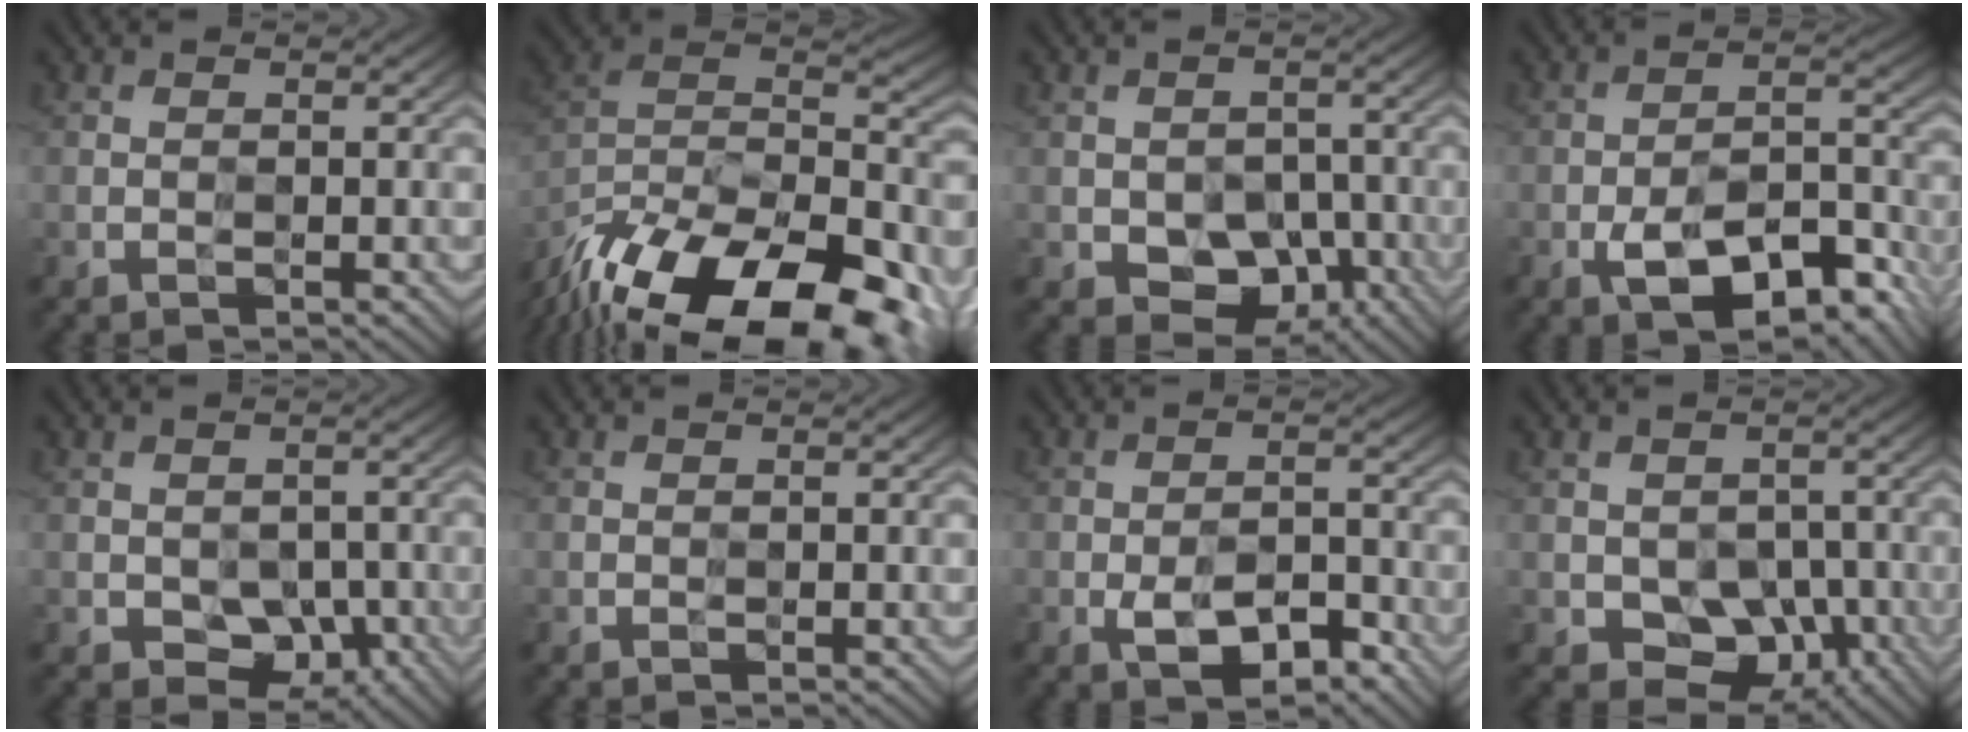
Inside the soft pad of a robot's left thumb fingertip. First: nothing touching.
{"total": 21.8, "force": [-17.8, 8.3, 9.5], "torque": [-0.152, -0.031, -0.257]}
{"total": 5.3, "force": [-2.0, 4.1, 2.8], "torque": [-0.043, -0.009, -0.027]}
{"total": 9.0, "force": [-5.8, 3.7, 5.9], "torque": [-0.094, -0.004, -0.099]}
{"total": 3.3, "force": [-0.7, 2.7, 1.8], "torque": [-0.035, -0.008, -0.010]}
{"total": 0.0}
{"total": 4.7, "force": [-3.1, 2.0, 2.9], "torque": [-0.048, -0.001, -0.055]}
{"total": 5.6, "force": [-1.3, 4.5, 3.1], "torque": [-0.050, -0.016, -0.016]}